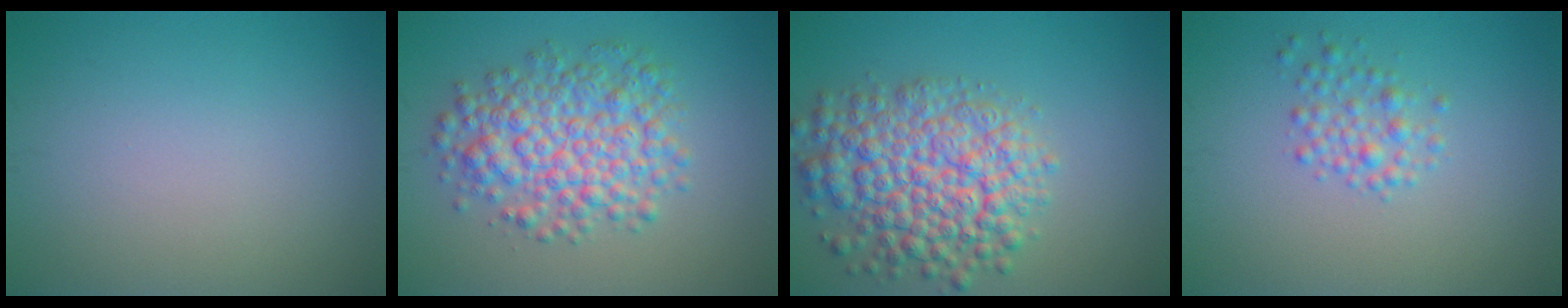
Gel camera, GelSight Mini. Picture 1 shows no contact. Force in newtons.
{"total": 6.4, "press": 6.4, "slide": 0.1}
{"total": 7.8, "press": 7.8, "slide": 0.3}
{"total": 2.1, "press": 2.1, "slide": 0.1}